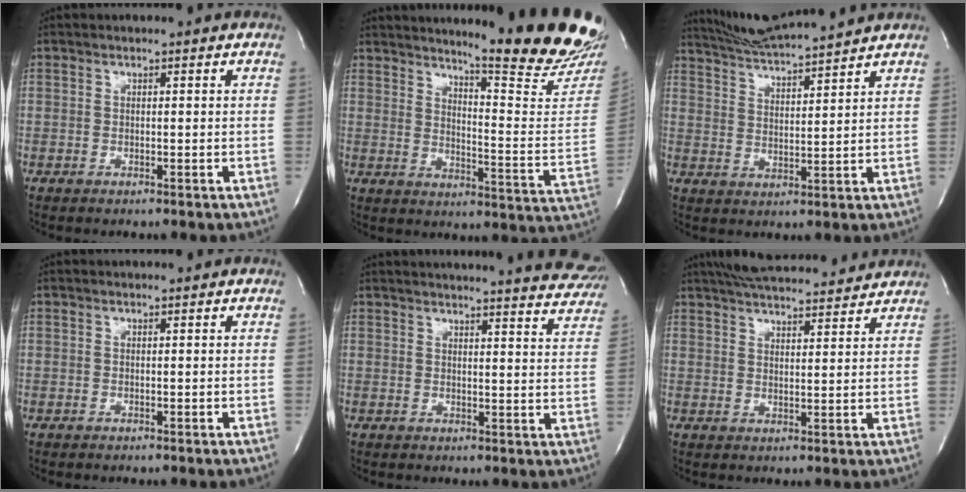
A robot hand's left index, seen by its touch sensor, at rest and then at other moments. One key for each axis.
{"total": 20.9, "fx": 18.4, "fy": 0.2, "fz": 10.0, "tx": -0.142, "ty": -0.121, "tz": 0.222}
{"total": 11.4, "fx": 10.6, "fy": -0.9, "fz": 3.9, "tx": -0.077, "ty": 0.017, "tz": 0.178}
{"total": 0.0}
{"total": 22.2, "fx": 20.9, "fy": 2.6, "fz": 6.8, "tx": -0.096, "ty": -0.062, "tz": 0.229}
{"total": 16.0, "fx": 14.7, "fy": 2.4, "fz": 5.9, "tx": -0.099, "ty": 0.033, "tz": 0.209}